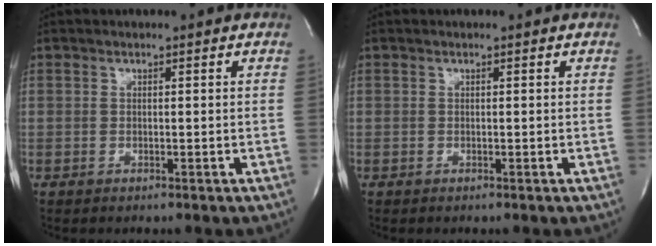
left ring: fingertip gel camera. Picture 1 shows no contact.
{"total": 0.0}